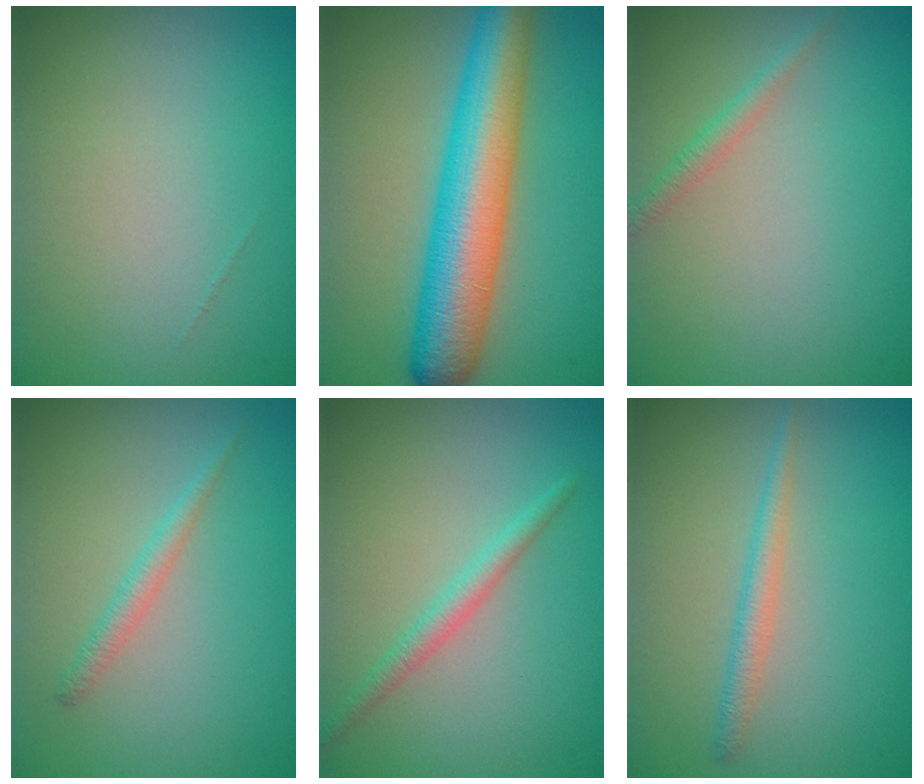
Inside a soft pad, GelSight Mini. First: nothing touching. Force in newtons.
{"total": 9.6, "press": 9.6, "slide": 0.2}
{"total": 1.4, "press": 1.4, "slide": 0.1}
{"total": 1.4, "press": 1.4, "slide": 0.1}
{"total": 1.9, "press": 1.9, "slide": 0.1}
{"total": 1.8, "press": 1.8, "slide": 0.0}